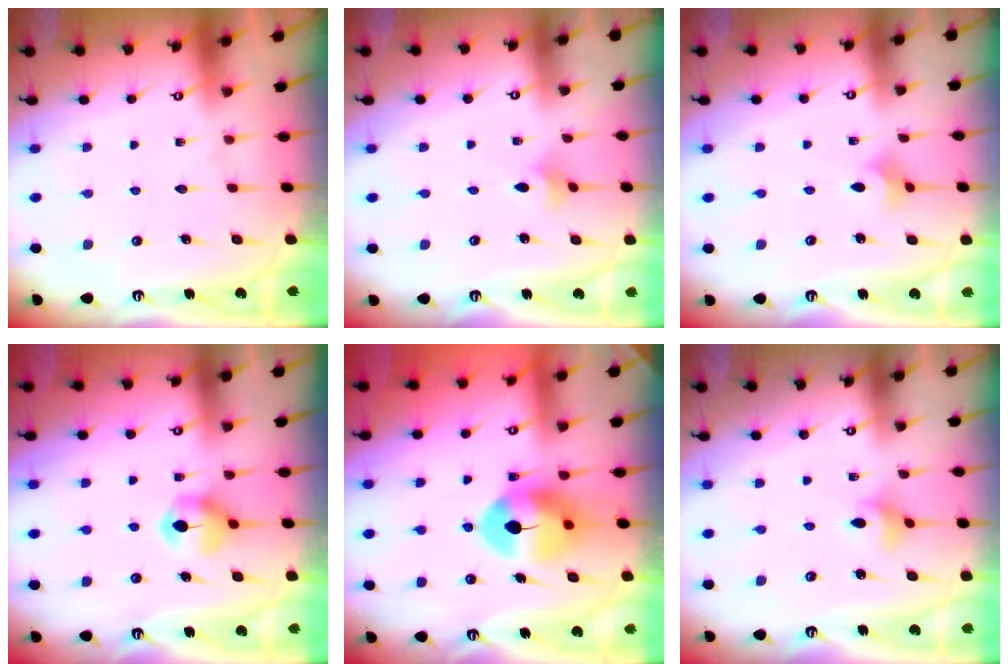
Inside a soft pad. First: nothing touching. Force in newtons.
{"total": 2.1, "press": 2.1, "slide": 0.5}
{"total": 3.2, "press": 3.2, "slide": 0.2}
{"total": 6.3, "press": 6.3, "slide": 0.7}
{"total": 9.8, "press": 9.7, "slide": 1.3}
{"total": 3.8, "press": 3.8, "slide": 0.6}